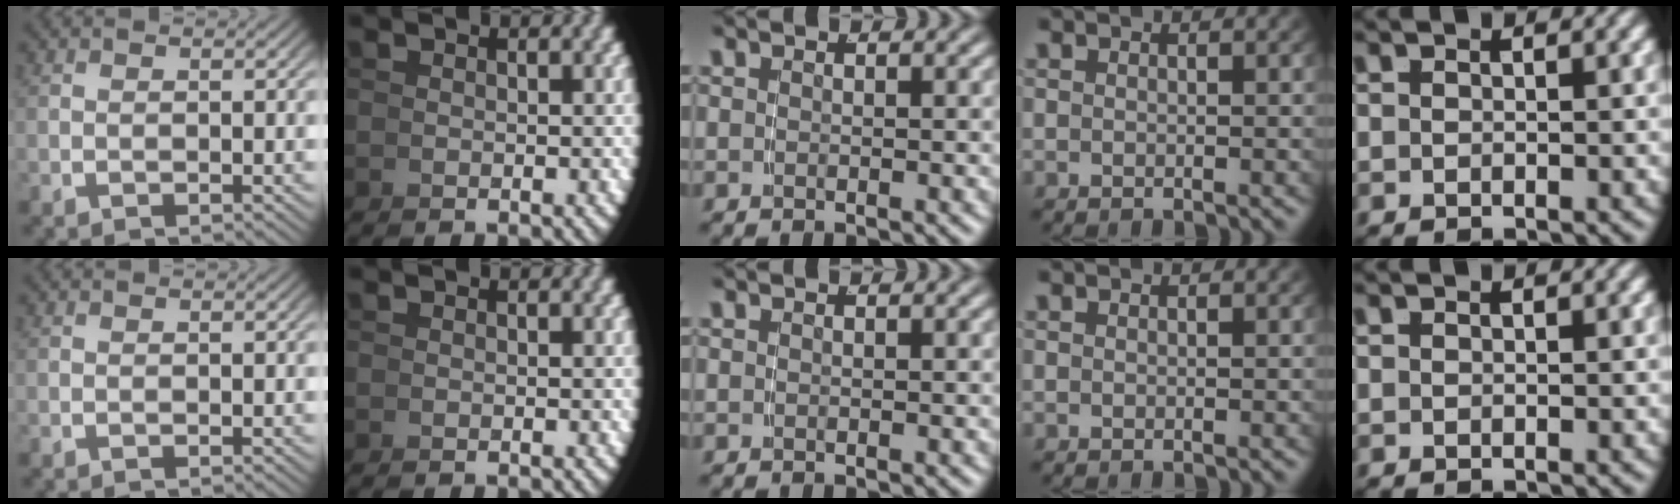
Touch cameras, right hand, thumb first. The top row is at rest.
{}